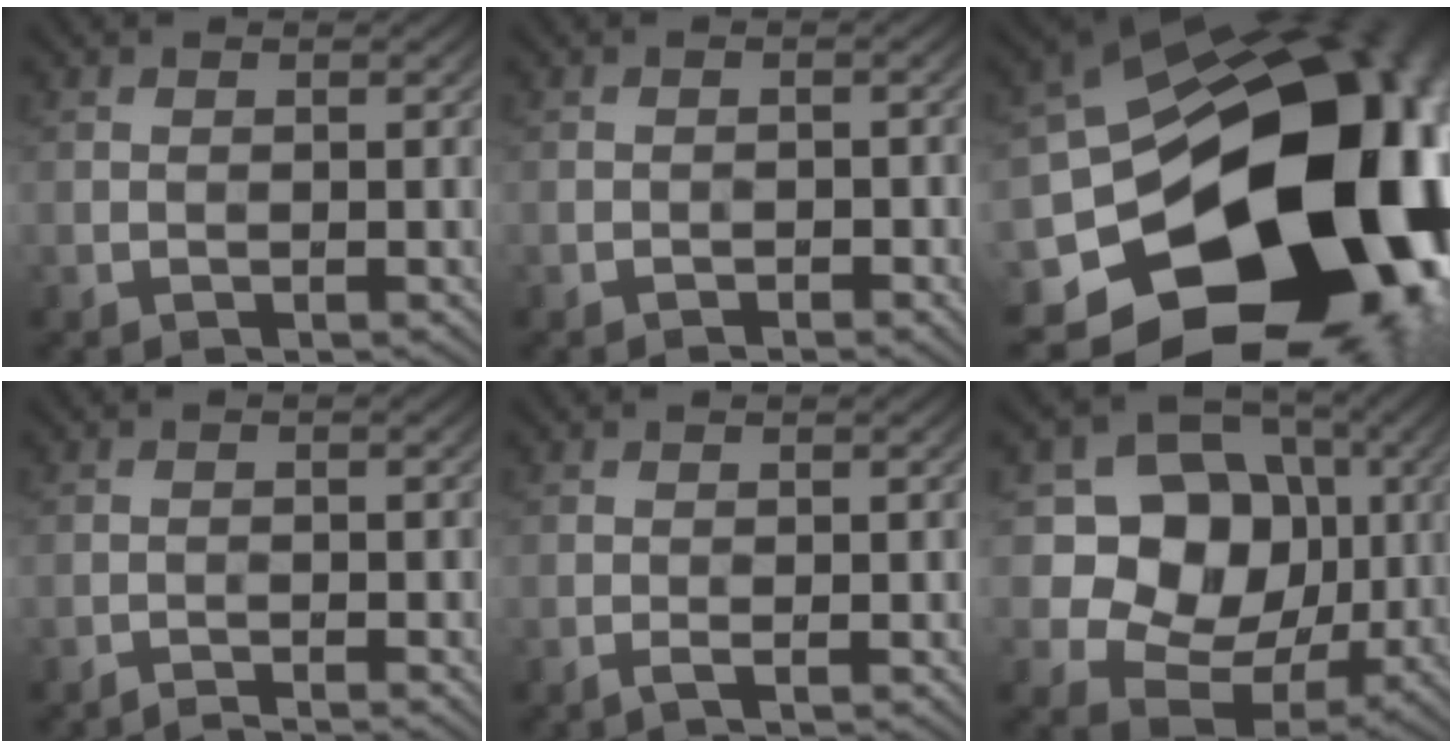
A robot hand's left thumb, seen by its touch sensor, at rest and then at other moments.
{"total": 1.4, "force": [-0.9, 0.6, 0.9], "torque": [-0.011, 0.002, -0.015]}
{"total": 23.6, "force": [-6.0, 17.5, 14.7], "torque": [-0.241, -0.057, -0.094]}
{"total": 2.1, "force": [-2.0, 0.1, 0.7], "torque": [-0.006, 0.003, -0.039]}
{"total": 1.4, "force": [-0.9, 0.0, 1.1], "torque": [-0.018, 0.005, -0.019]}
{"total": 13.2, "force": [1.9, 11.2, 6.7], "torque": [-0.145, 0.007, 0.014]}